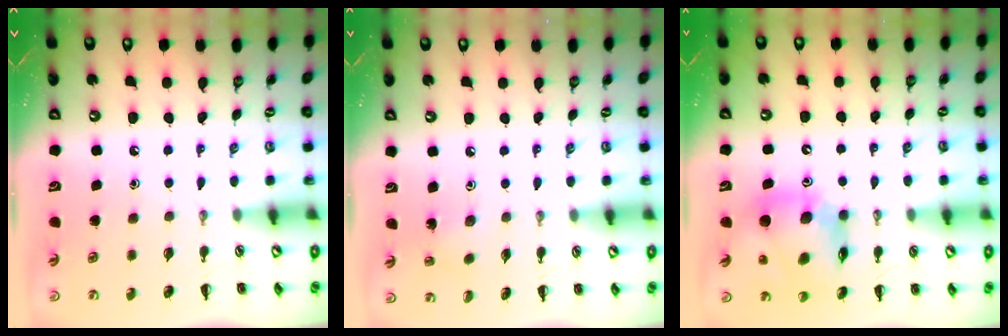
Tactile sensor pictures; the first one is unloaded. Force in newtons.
{"total": 1.8, "press": 1.7, "slide": 0.7}
{"total": 12.8, "press": 12.2, "slide": 3.7}